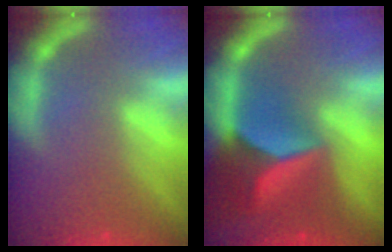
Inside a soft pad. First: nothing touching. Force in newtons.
{"total": 10.0}